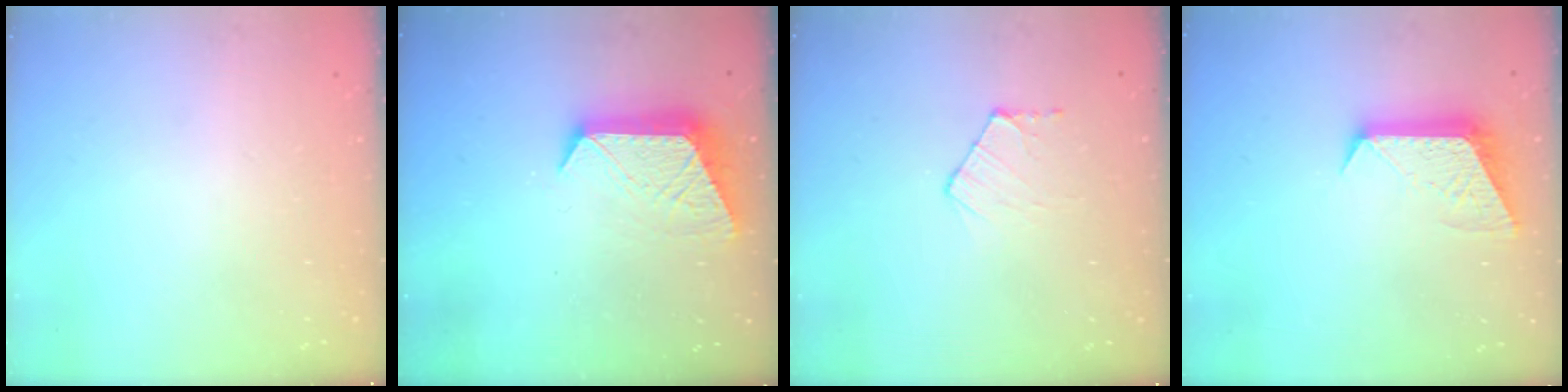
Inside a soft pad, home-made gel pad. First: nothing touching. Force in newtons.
{"total": 10.7, "press": 10.7, "slide": 0.8}
{"total": 5.8, "press": 5.8, "slide": 0.6}
{"total": 10.0, "press": 10.0, "slide": 0.1}